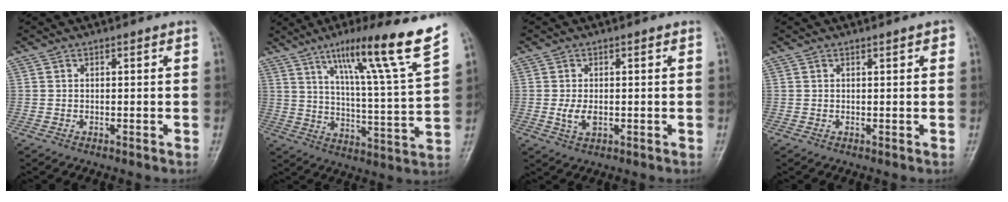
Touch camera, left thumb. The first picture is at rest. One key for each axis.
{"total": 18.2, "fx": 11.5, "fy": 0.0, "fz": 14.1, "tx": -0.203, "ty": -0.056, "tz": 0.175}
{"total": 3.2, "fx": -0.3, "fy": 1.9, "fz": 2.6, "tx": -0.052, "ty": -0.007, "tz": -0.004}
{"total": 1.1, "fx": 0.6, "fy": 0.3, "fz": 0.9, "tx": -0.010, "ty": 0.001, "tz": 0.005}